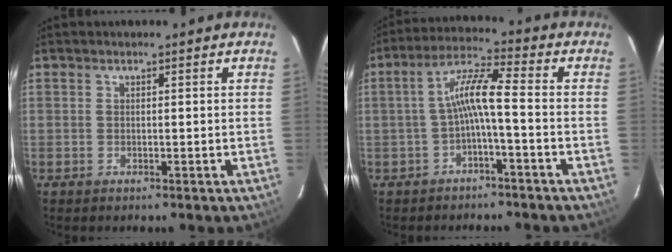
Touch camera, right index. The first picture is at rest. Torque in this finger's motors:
{"motor_torque": [0.93, -0.61, 0.59, 0.18]}